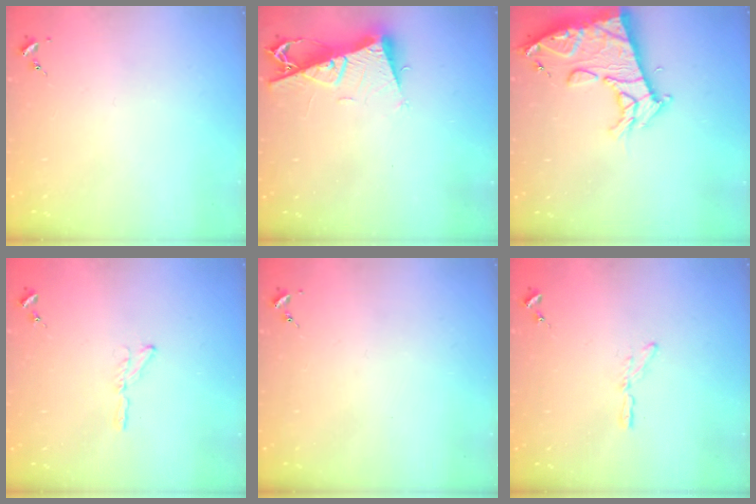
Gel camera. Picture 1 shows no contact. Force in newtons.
{"total": 10.3, "press": 10.3, "slide": 0.8}
{"total": 16.7, "press": 16.6, "slide": 1.9}
{"total": 4.1, "press": 4.1, "slide": 0.5}
{"total": 0.0}
{"total": 3.1, "press": 3.1, "slide": 0.3}